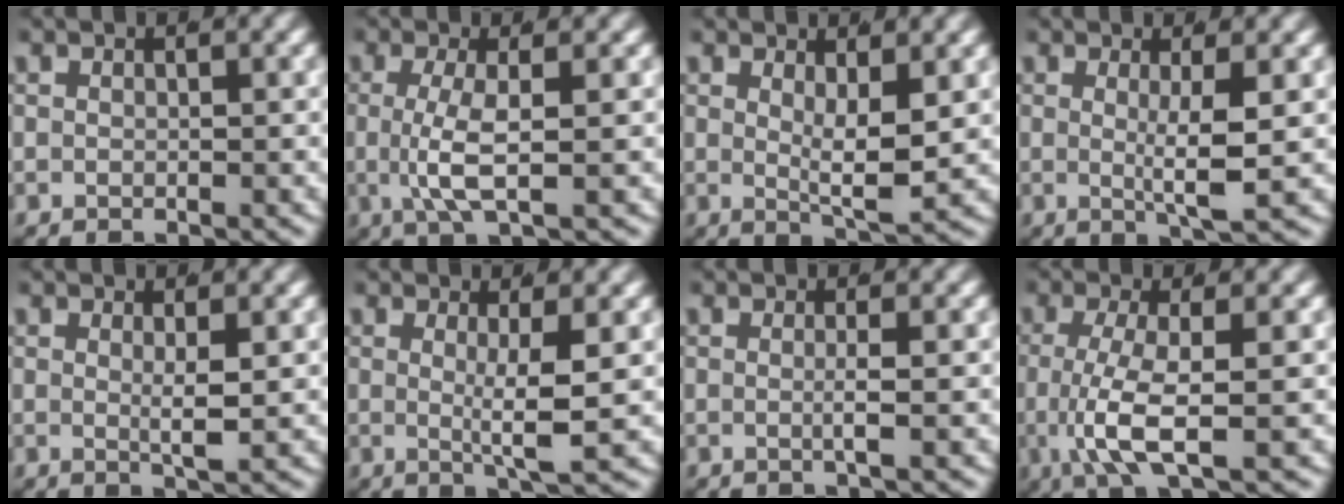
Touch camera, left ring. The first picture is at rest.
{"total": 3.6, "force": [-0.3, 0.5, 3.6], "torque": [-0.082, -0.012, 0.004]}
{"total": 3.4, "force": [1.0, 0.3, 3.3], "torque": [-0.058, -0.019, 0.023]}
{"total": 3.7, "force": [0.2, 0.0, 3.7], "torque": [-0.060, -0.014, 0.008]}
{"total": 1.9, "force": [0.5, -0.2, 1.8], "torque": [-0.034, -0.012, 0.013]}
{"total": 3.8, "force": [0.4, 0.0, 3.7], "torque": [-0.062, -0.014, 0.010]}
{"total": 1.2, "force": [-0.2, -0.4, 1.1], "torque": [-0.022, -0.002, -0.003]}
{"total": 5.2, "force": [-1.0, 1.5, 4.9], "torque": [-0.116, -0.018, -0.003]}